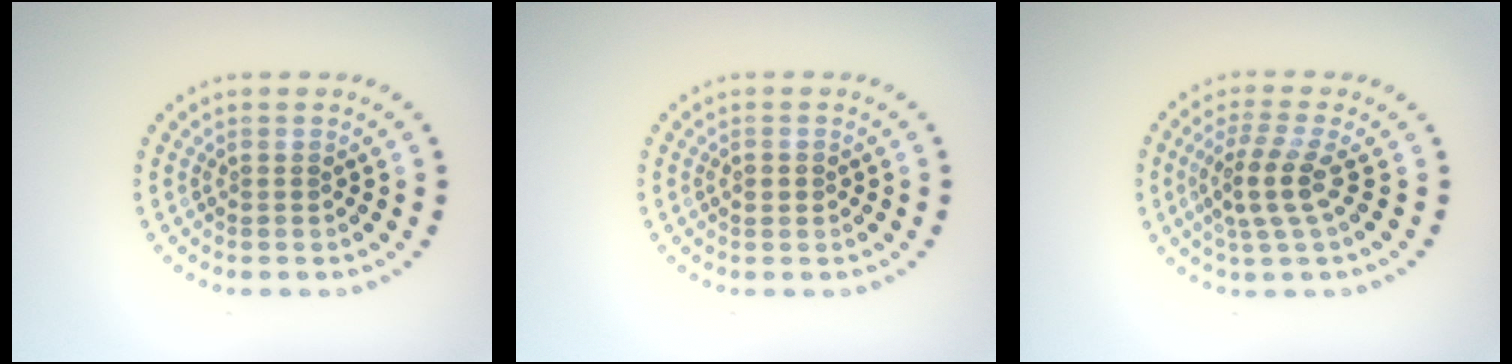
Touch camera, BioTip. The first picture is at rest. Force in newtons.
{"total": 1.2, "press": 1.2, "slide": 0.1}
{"total": 3.4, "press": 2.8, "slide": 1.9}